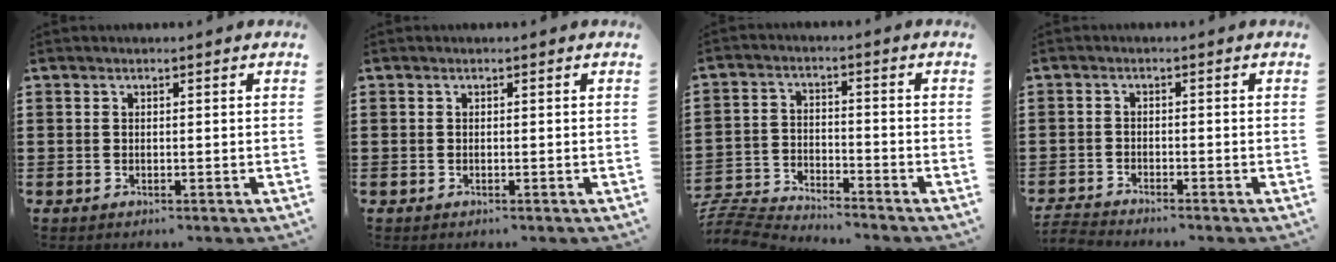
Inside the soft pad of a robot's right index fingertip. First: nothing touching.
{"total": 0.0}
{"total": 5.7, "force": [-5.7, 0.3, 0.4], "torque": [-0.032, -0.001, -0.122]}
{"total": 2.2, "force": [-2.2, 0.0, 0.0], "torque": [-0.005, -0.001, -0.048]}